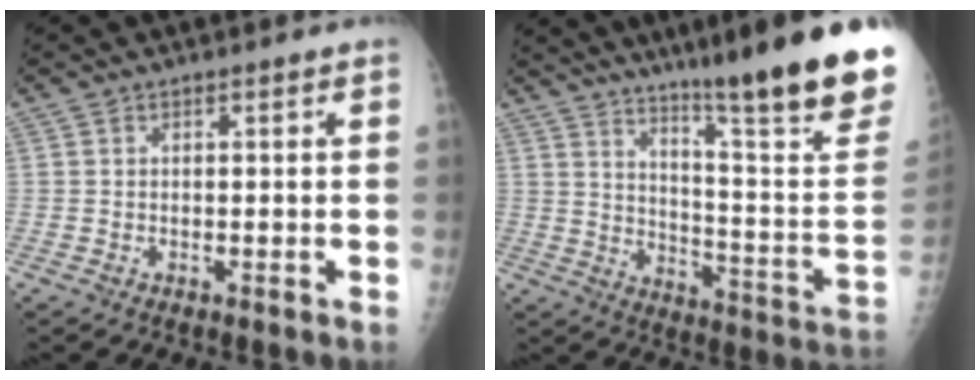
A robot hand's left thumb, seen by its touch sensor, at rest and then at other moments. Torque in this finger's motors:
{"motor_torque": [3.08, 1.93, 1.38, -1.39, 0.15]}